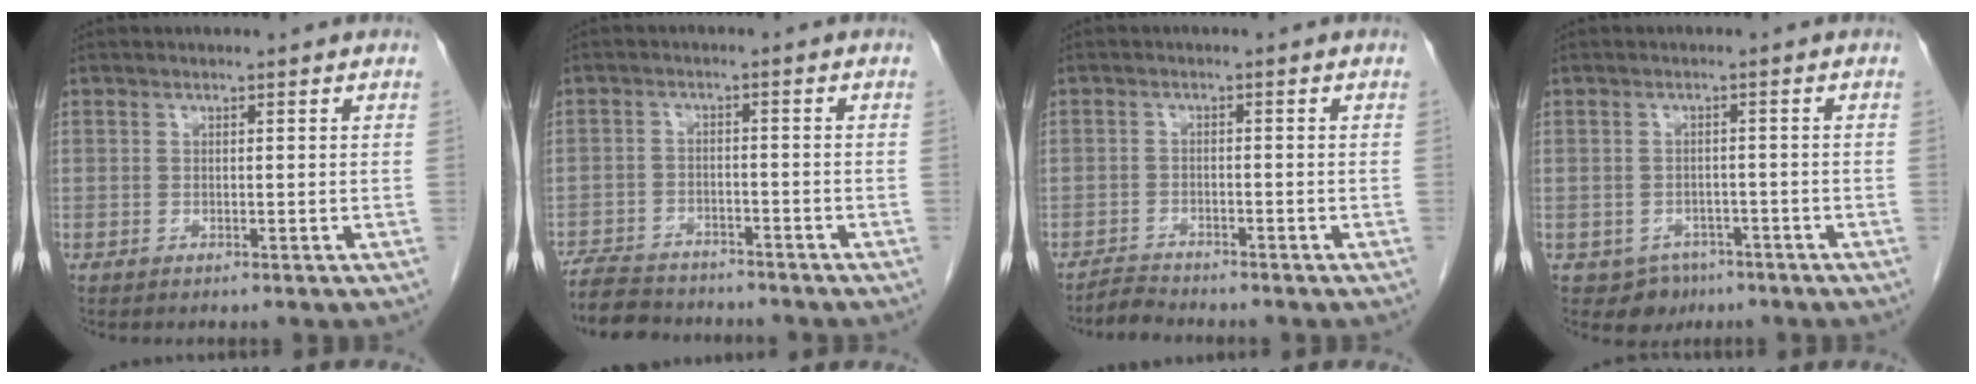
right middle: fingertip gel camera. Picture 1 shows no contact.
{"total": 9.6, "force": [-8.7, 2.8, 2.9], "torque": [-0.049, -0.001, -0.133]}
{"total": 2.1, "force": [-2.1, -0.1, -0.3], "torque": [0.008, -0.012, -0.037]}
{"total": 4.0, "force": [-2.6, 3.0, 0.6], "torque": [-0.006, 0.008, -0.031]}